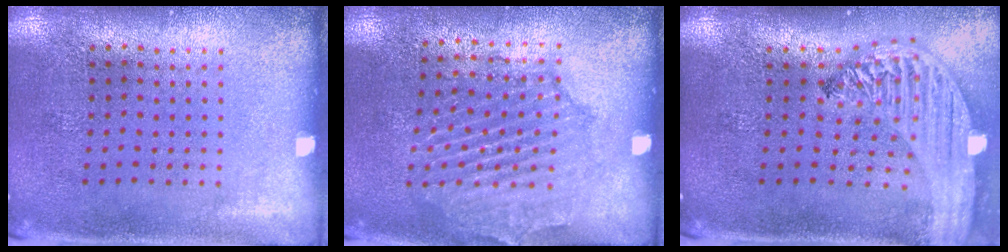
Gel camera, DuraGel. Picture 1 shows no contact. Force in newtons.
{"total": 1.6, "press": 1.6, "slide": 0.2}
{"total": 2.8, "press": 2.3, "slide": 1.6}